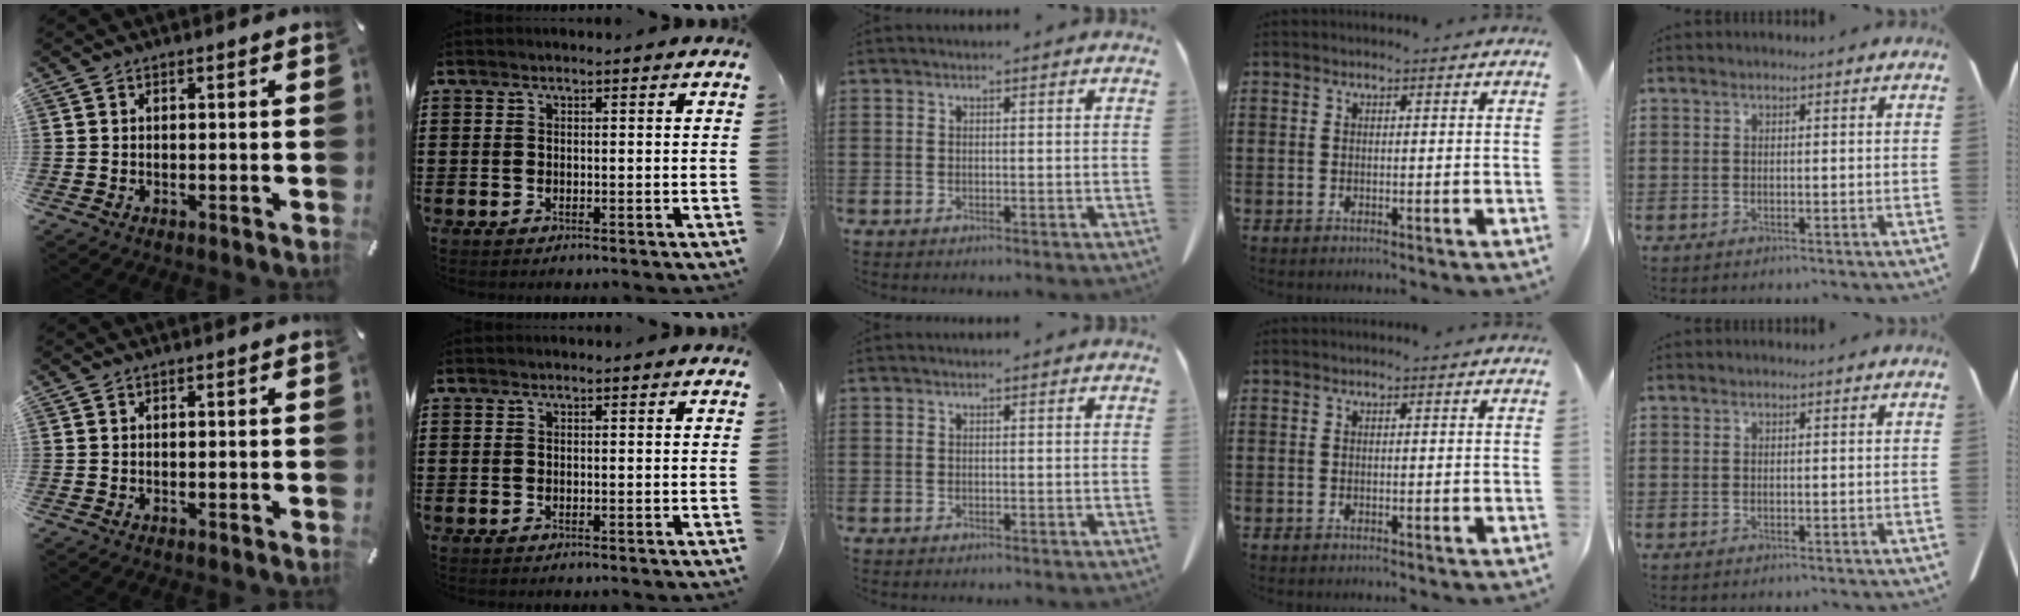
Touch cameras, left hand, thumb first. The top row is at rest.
{}